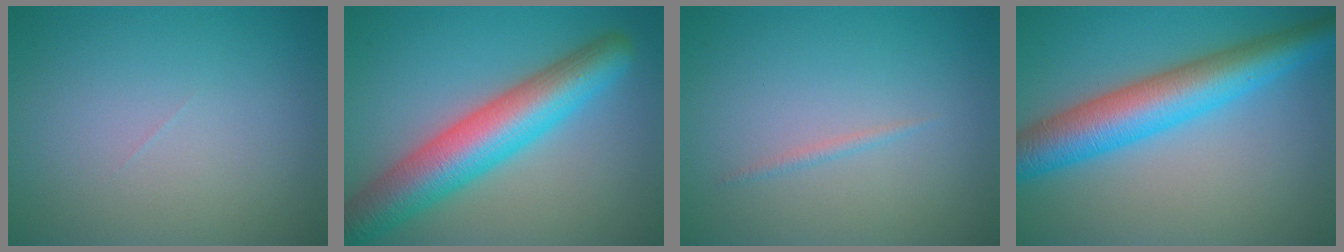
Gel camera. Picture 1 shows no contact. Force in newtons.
{"total": 8.9, "press": 8.9, "slide": 0.4}
{"total": 0.6, "press": 0.6, "slide": 0.0}
{"total": 8.1, "press": 8.1, "slide": 0.1}